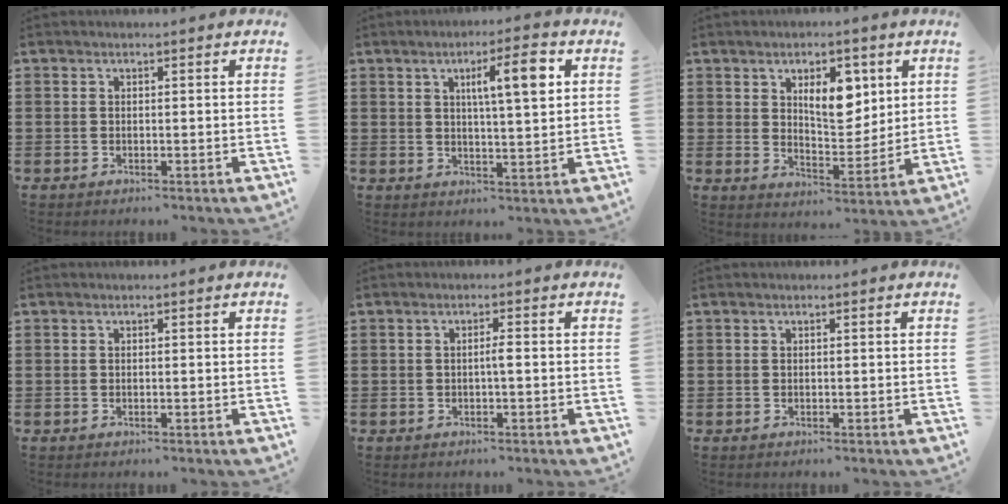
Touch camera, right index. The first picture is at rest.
{"total": 7.5, "force": [2.5, 1.2, 7.0], "torque": [-0.117, -0.003, 0.033]}
{"total": 7.8, "force": [3.4, 4.0, 5.7], "torque": [-0.085, -0.004, 0.053]}
{"total": 0.0}
{"total": 1.0, "force": [-0.3, 0.2, 1.0], "torque": [-0.019, -0.004, -0.004]}
{"total": 0.0}